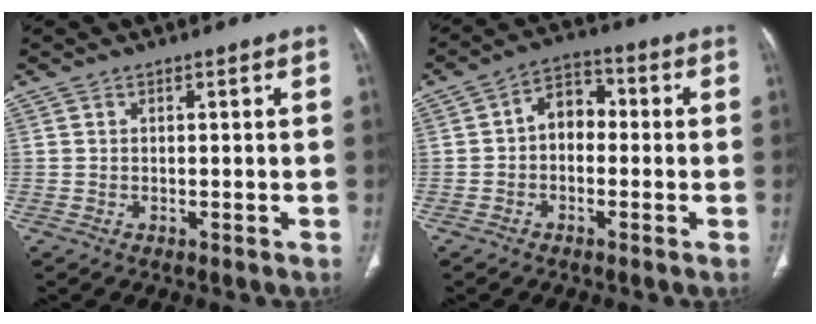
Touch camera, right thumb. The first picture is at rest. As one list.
[{"total": 6.2, "force": [-0.5, 4.5, 4.1], "torque": [-0.042, 0.026, -0.025]}]